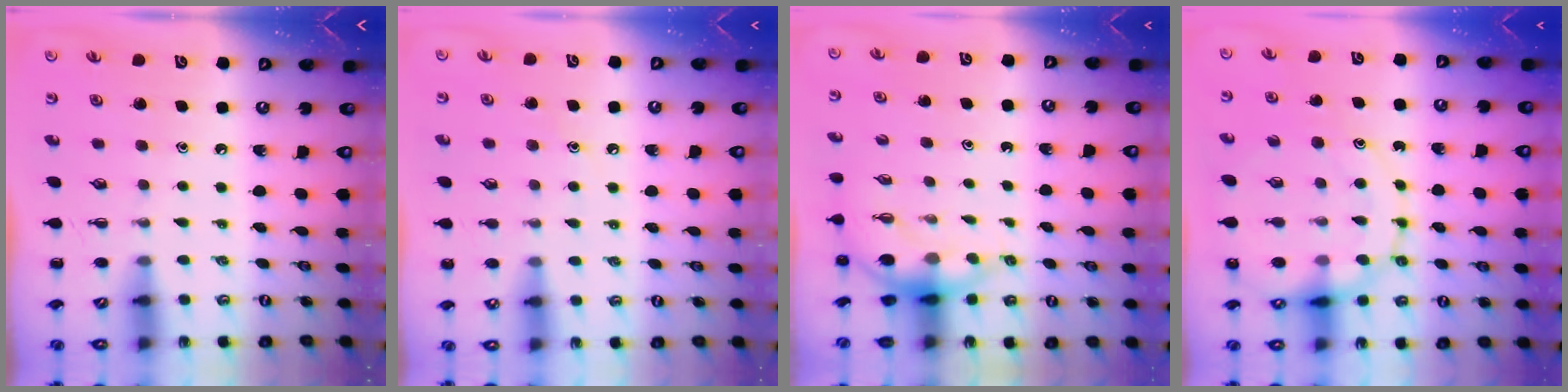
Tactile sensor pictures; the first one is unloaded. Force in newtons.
{"total": 7.3, "press": 7.0, "slide": 2.1}
{"total": 5.3, "press": 5.1, "slide": 1.2}
{"total": 15.7, "press": 15.6, "slide": 1.7}